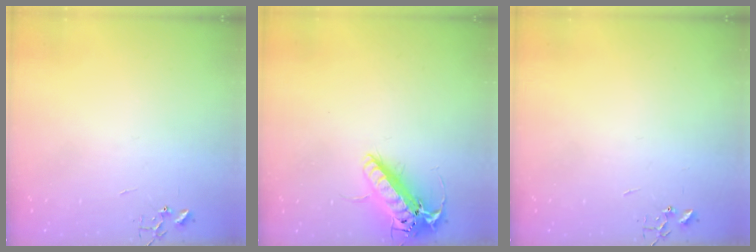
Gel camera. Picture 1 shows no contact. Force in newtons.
{"total": 16.7, "press": 16.4, "slide": 3.1}
{"total": 0.0}